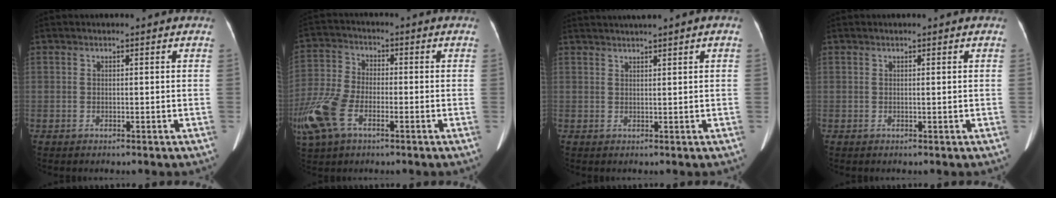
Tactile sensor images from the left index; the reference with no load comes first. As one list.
[{"total": 11.8, "force": [-5.1, 6.2, 8.7], "torque": [-0.221, -0.004, -0.098]}, {"total": 2.7, "force": [2.2, -0.2, 1.6], "torque": [-0.028, 0.023, 0.041]}, {"total": 0.0}]